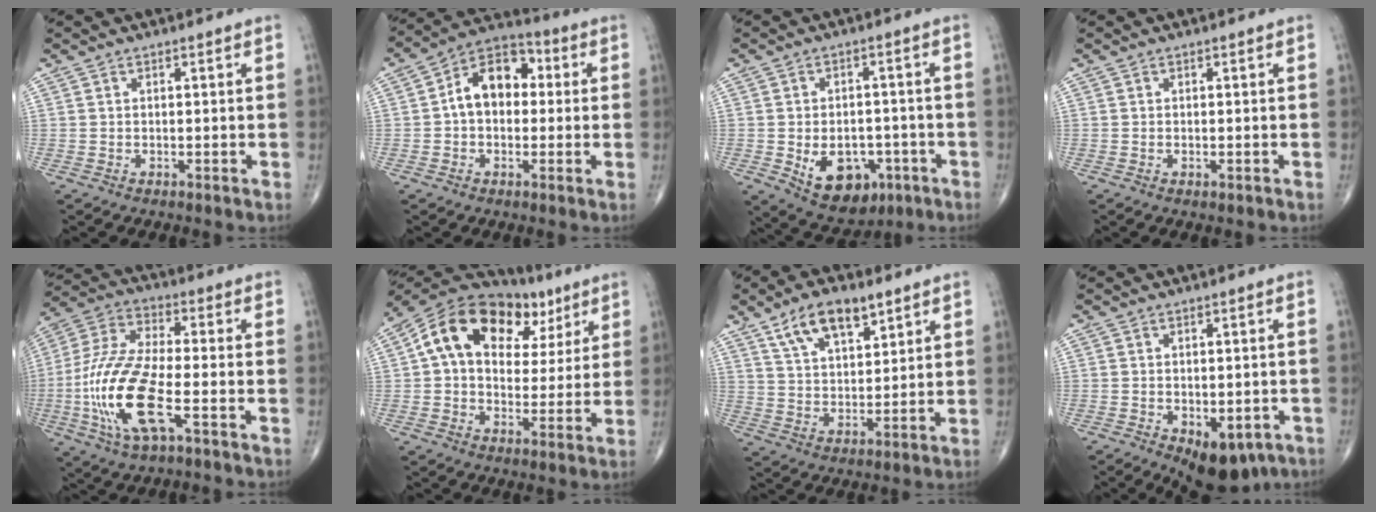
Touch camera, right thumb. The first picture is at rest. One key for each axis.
{"total": 11.3, "fx": 0.9, "fy": 7.7, "fz": 8.2, "tx": -0.105, "ty": 0.033, "tz": -0.001}
{"total": 11.7, "fx": -4.1, "fy": 7.9, "fz": 7.6, "tx": -0.086, "ty": 0.016, "tz": -0.044}
{"total": 0.6, "fx": -0.2, "fy": 0.3, "fz": 0.5, "tx": -0.008, "ty": -0.002, "tz": -0.003}
{"total": 18.0, "fx": -5.2, "fy": 6.0, "fz": 16.1, "tx": -0.360, "ty": 0.017, "tz": -0.098}
{"total": 20.7, "fx": 7.3, "fy": 13.5, "fz": 13.9, "tx": -0.194, "ty": 0.025, "tz": 0.109}
{"total": 11.2, "fx": 6.8, "fy": 5.2, "fz": 7.2, "tx": -0.109, "ty": -0.026, "tz": 0.127}
{"total": 10.3, "fx": -5.0, "fy": 5.4, "fz": 7.1, "tx": -0.079, "ty": 0.008, "tz": -0.060}